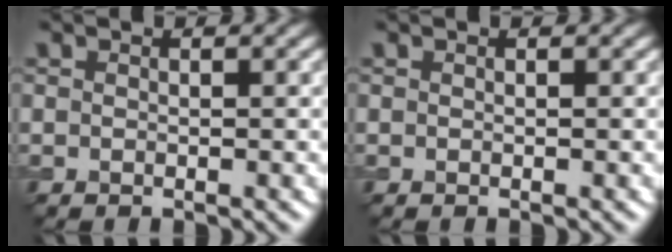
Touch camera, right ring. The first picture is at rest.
{"total": 0.0}